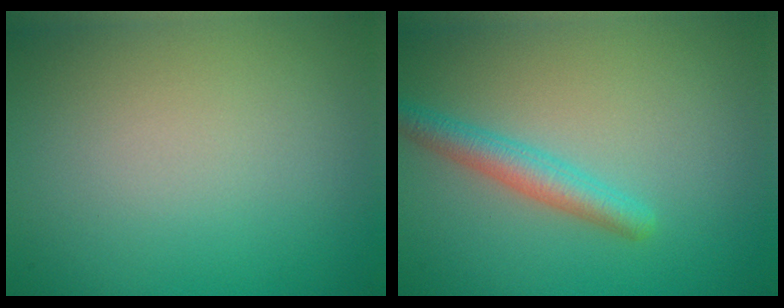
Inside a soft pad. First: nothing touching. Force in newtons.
{"total": 2.8, "press": 2.8, "slide": 0.2}